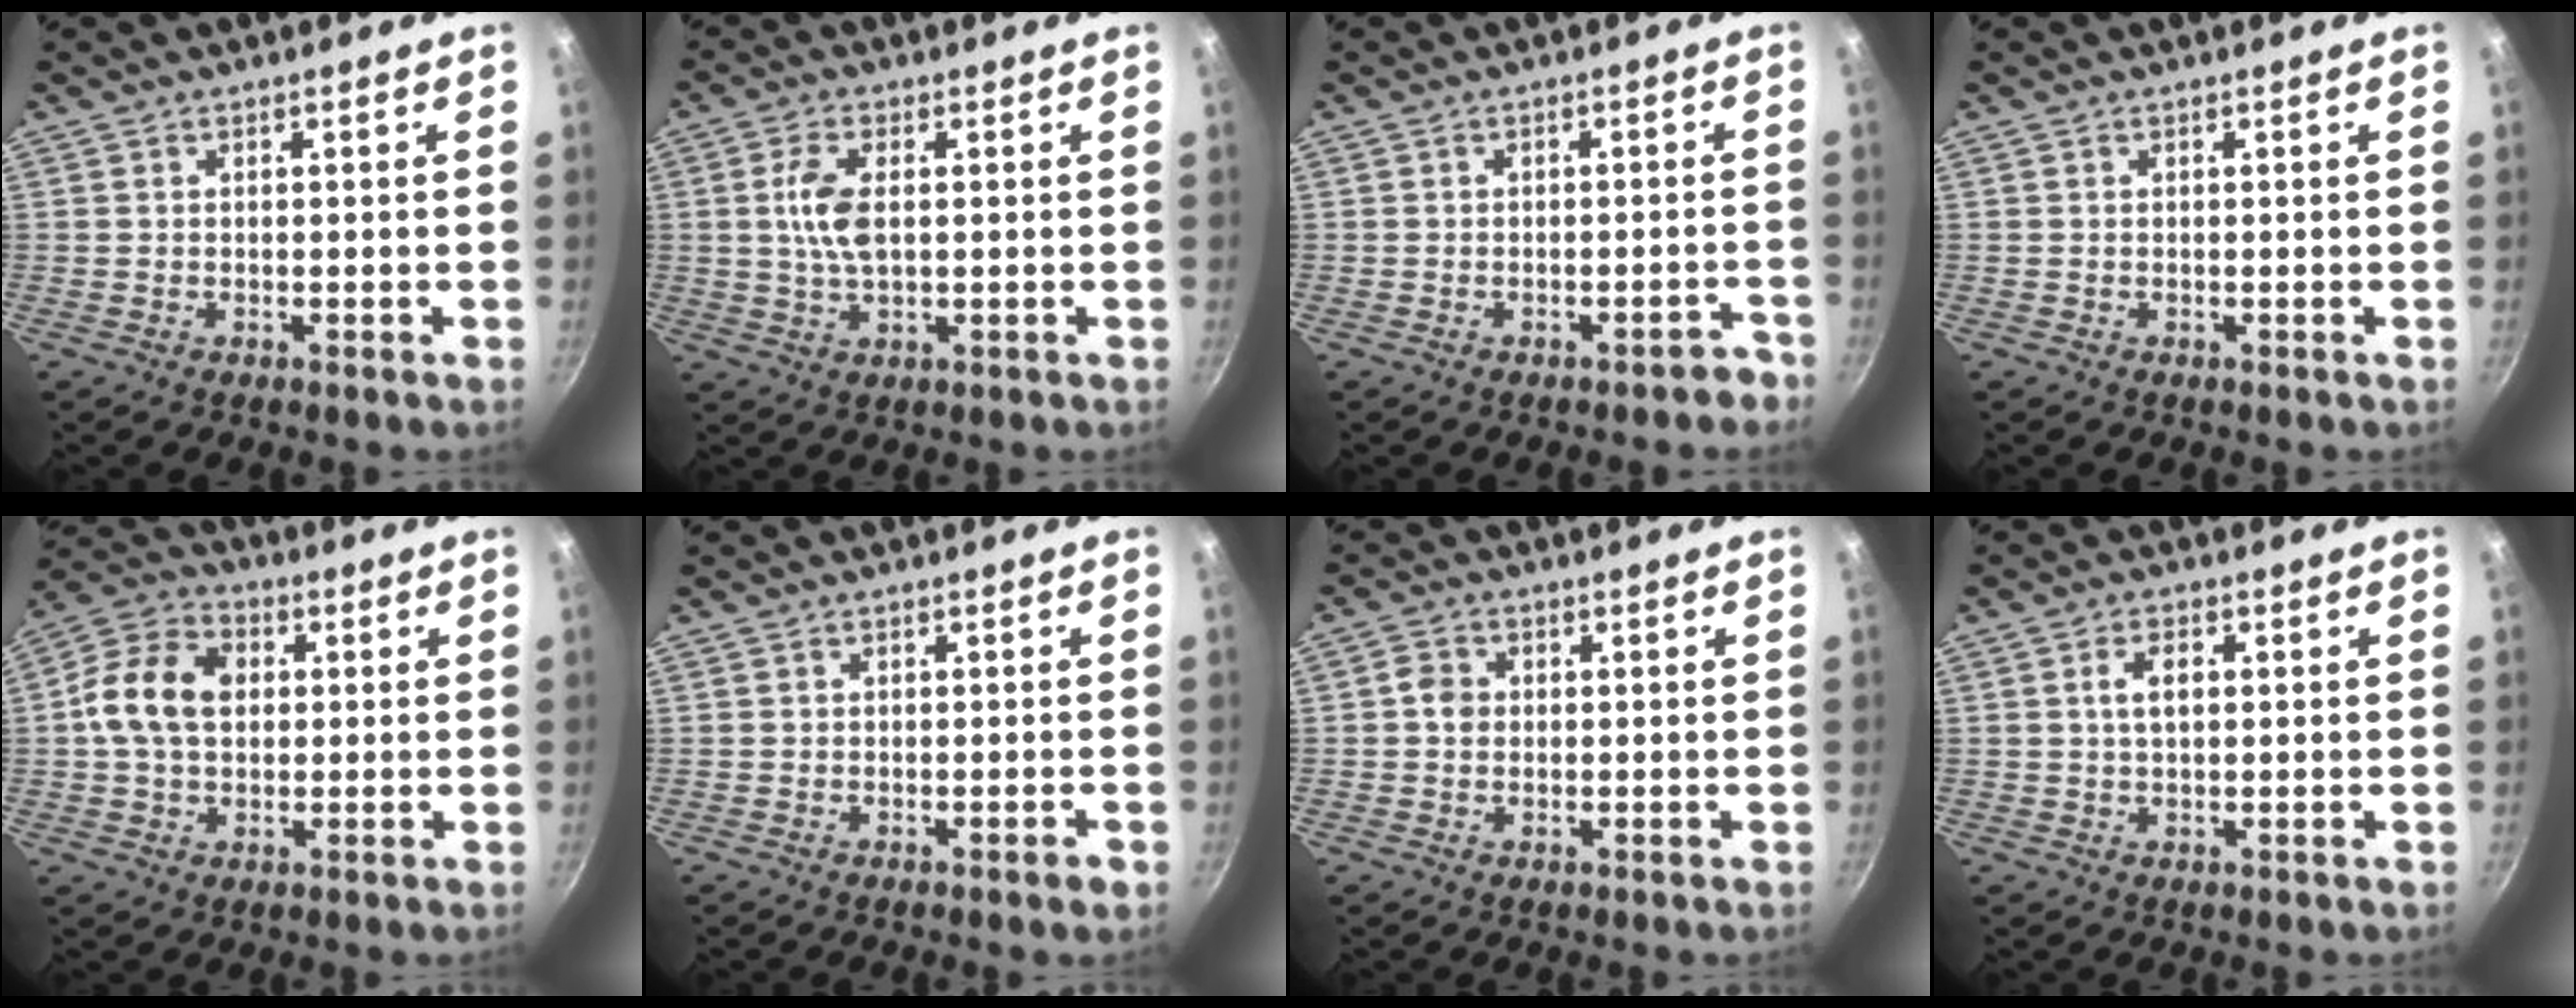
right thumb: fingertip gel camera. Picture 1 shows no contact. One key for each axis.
{"total": 6.4, "fx": 0.7, "fy": 3.1, "fz": 5.6, "tx": -0.121, "ty": 0.000, "tz": 0.013}
{"total": 2.4, "fx": -2.0, "fy": 1.1, "fz": 0.9, "tx": -0.005, "ty": 0.024, "tz": -0.024}
{"total": 0.0}
{"total": 12.4, "fx": 1.3, "fy": 8.9, "fz": 8.5, "tx": -0.147, "ty": 0.023, "tz": 0.015}
{"total": 1.4, "fx": -0.7, "fy": 0.3, "fz": 1.1, "tx": -0.017, "ty": -0.002, "tz": -0.012}
{"total": 3.3, "fx": 0.2, "fy": 2.8, "fz": 1.7, "tx": -0.020, "ty": 0.005, "tz": -0.003}
{"total": 3.6, "fx": 0.6, "fy": 2.0, "fz": 2.9, "tx": -0.051, "ty": 0.006, "tz": 0.012}